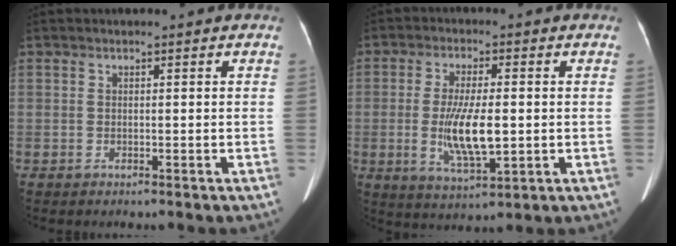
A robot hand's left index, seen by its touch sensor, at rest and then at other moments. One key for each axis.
{"total": 8.9, "fx": -0.9, "fy": 2.3, "fz": 8.6, "tx": -0.170, "ty": -0.011, "tz": -0.011}